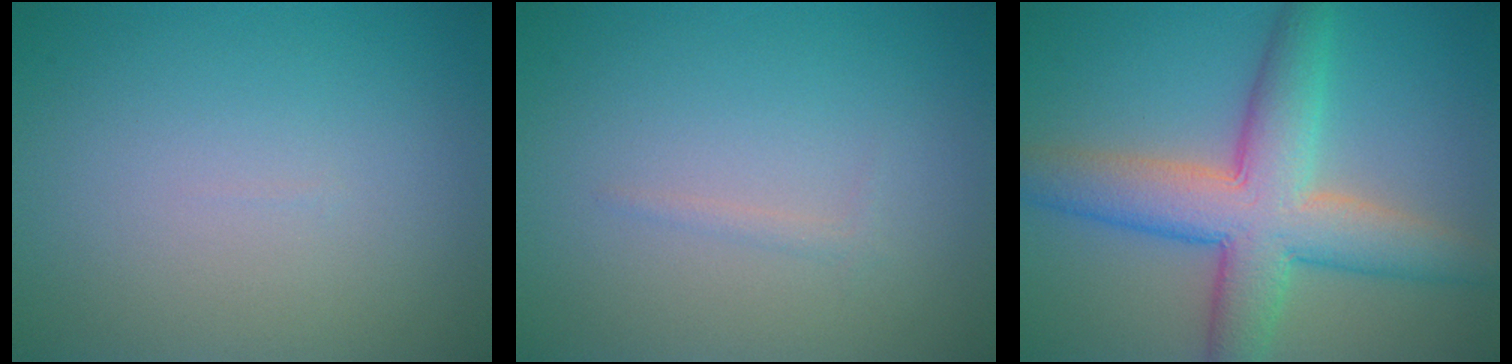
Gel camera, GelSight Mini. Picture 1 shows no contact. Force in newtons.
{"total": 0.6, "press": 0.6, "slide": 0.0}
{"total": 8.3, "press": 8.3, "slide": 0.2}